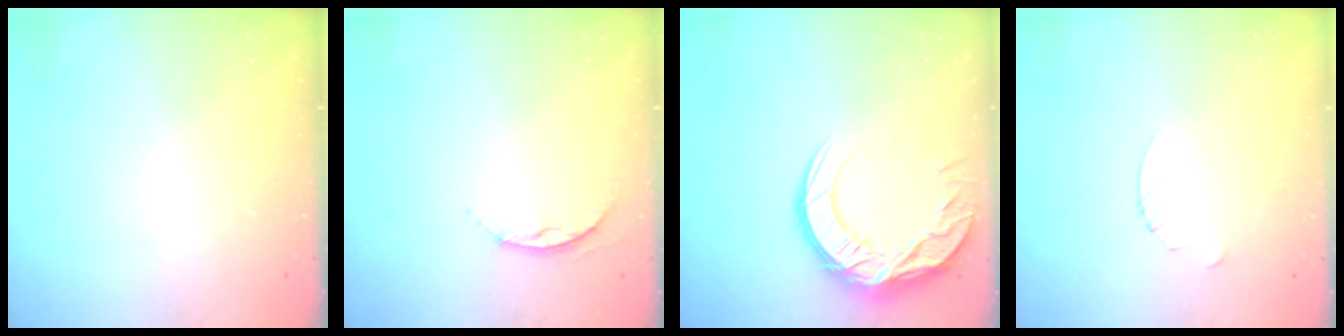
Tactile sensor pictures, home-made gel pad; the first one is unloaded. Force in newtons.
{"total": 5.8, "press": 5.8, "slide": 0.6}
{"total": 14.6, "press": 14.6, "slide": 1.1}
{"total": 2.7, "press": 2.7, "slide": 0.3}